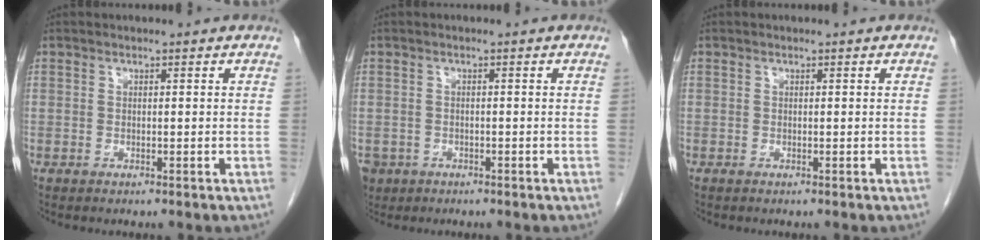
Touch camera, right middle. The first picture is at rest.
{"total": 3.8, "force": [-2.2, 2.9, 0.8], "torque": [-0.016, 0.001, -0.036]}
{"total": 0.0}